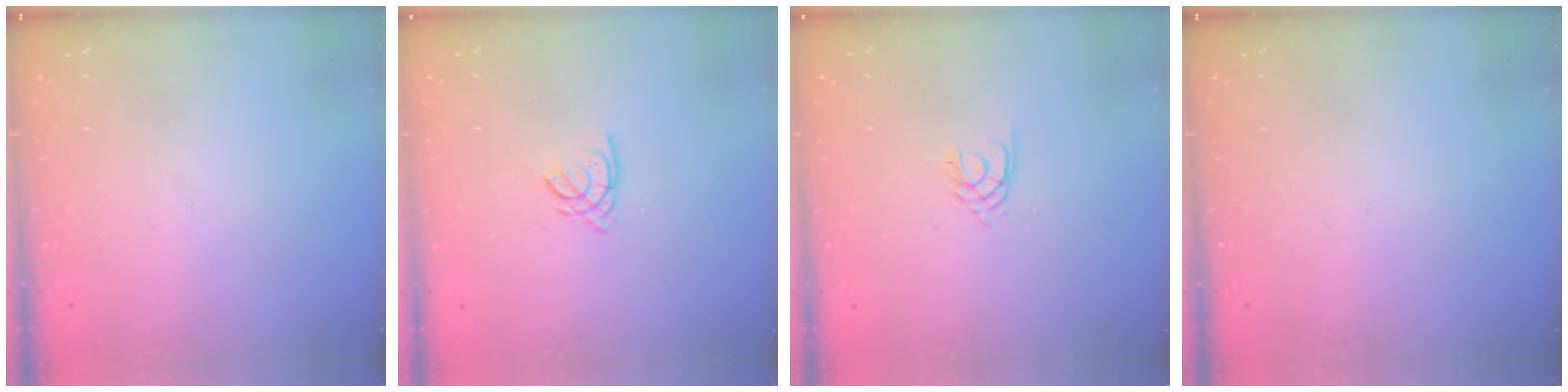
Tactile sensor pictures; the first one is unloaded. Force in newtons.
{"total": 2.2, "press": 2.2, "slide": 0.0}
{"total": 2.1, "press": 2.0, "slide": 0.3}
{"total": 0.0}